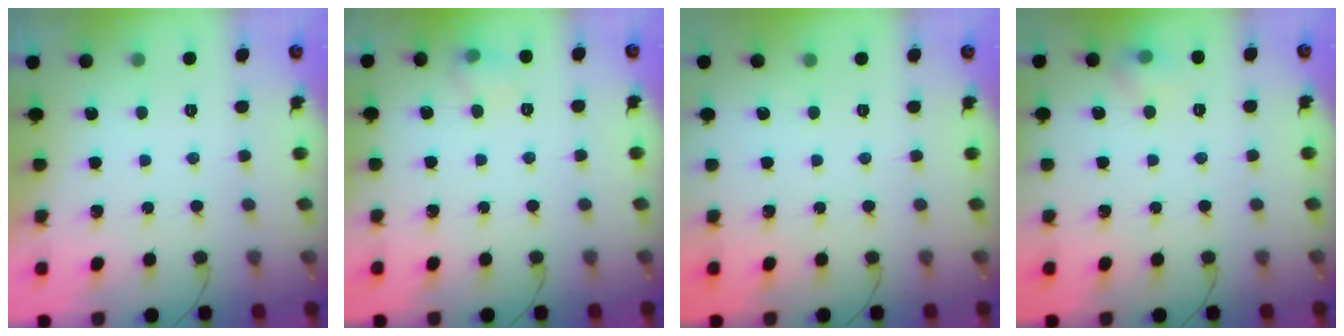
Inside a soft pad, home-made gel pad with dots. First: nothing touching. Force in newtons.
{"total": 6.9, "press": 6.5, "slide": 2.2}
{"total": 0.0}
{"total": 5.8, "press": 5.7, "slide": 1.4}